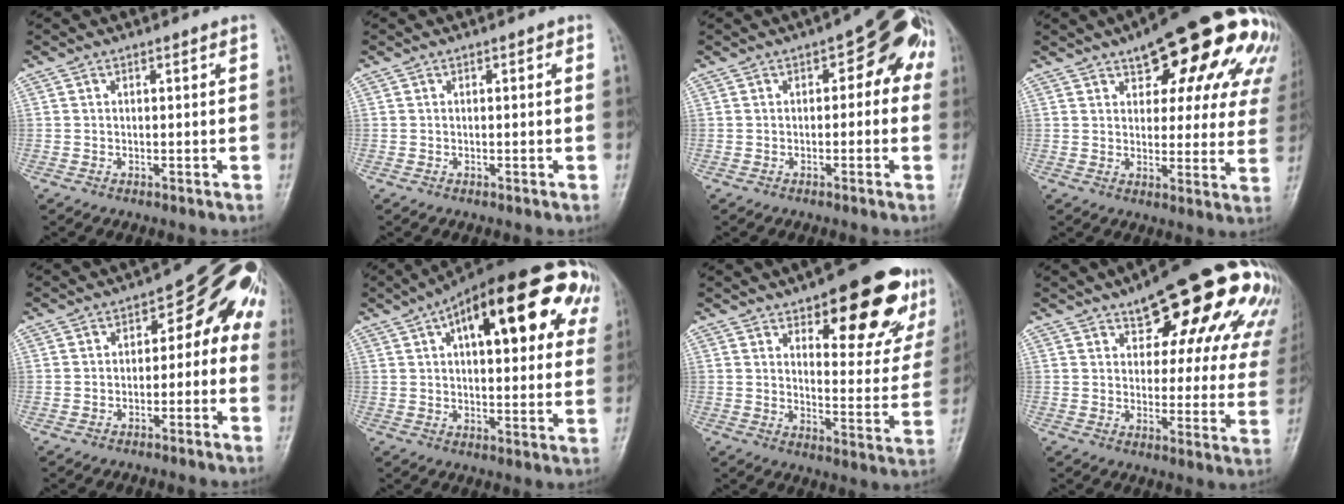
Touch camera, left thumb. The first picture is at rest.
{"total": 0.0}
{"total": 9.0, "force": [1.7, 4.8, 7.5], "torque": [-0.048, 0.026, 0.006]}
{"total": 24.0, "force": [13.0, 10.0, 17.6], "torque": [-0.193, -0.010, 0.157]}
{"total": 9.8, "force": [-1.1, 6.0, 7.7], "torque": [-0.059, 0.054, -0.023]}
{"total": 27.2, "force": [10.6, 11.6, 22.2], "torque": [-0.289, 0.031, 0.139]}
{"total": 18.9, "force": [10.7, 7.4, 13.8], "torque": [-0.133, -0.048, 0.148]}
{"total": 23.8, "force": [12.7, 10.5, 17.2], "torque": [-0.183, -0.011, 0.154]}